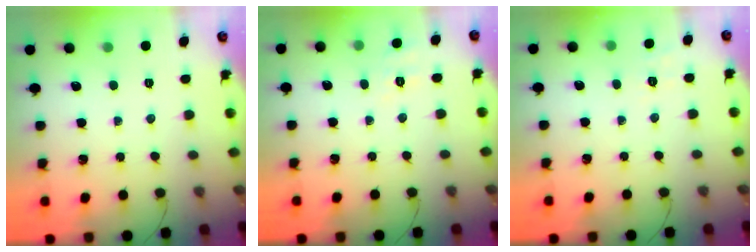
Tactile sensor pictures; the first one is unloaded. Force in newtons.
{"total": 1.9, "press": 0.6, "slide": 1.8}
{"total": 2.1, "press": 1.2, "slide": 1.8}